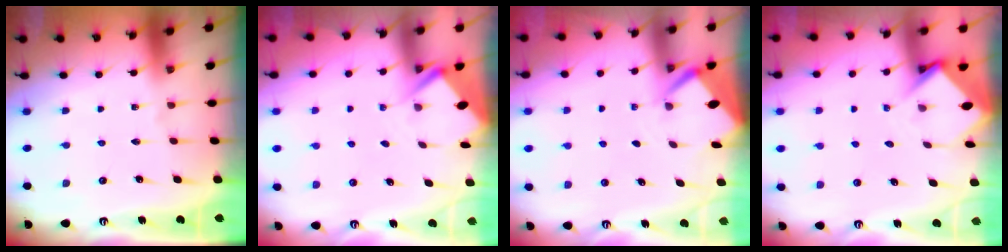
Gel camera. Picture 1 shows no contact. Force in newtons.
{"total": 2.6, "press": 2.6, "slide": 0.1}
{"total": 2.6, "press": 2.6, "slide": 0.3}
{"total": 3.8, "press": 3.8, "slide": 0.3}